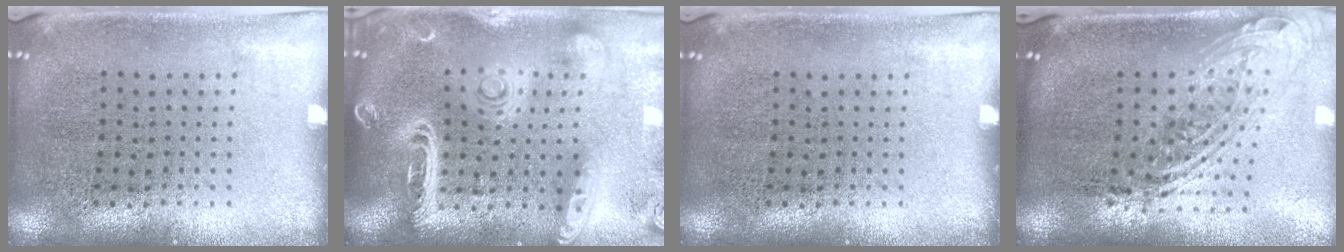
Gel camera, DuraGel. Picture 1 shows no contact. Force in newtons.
{"total": 3.0, "press": 2.6, "slide": 1.6}
{"total": 0.0}
{"total": 2.1, "press": 1.5, "slide": 1.4}